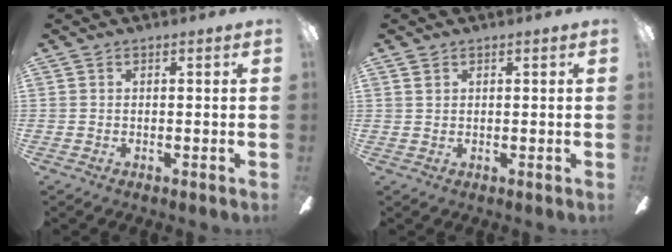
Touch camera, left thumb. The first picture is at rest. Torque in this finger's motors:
{"motor_torque": [0.07, -0.21, -0.23, 0.05, -0.01]}